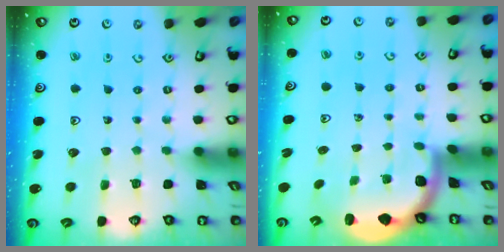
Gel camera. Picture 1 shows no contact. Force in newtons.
{"total": 1.8, "press": 1.8, "slide": 0.1}